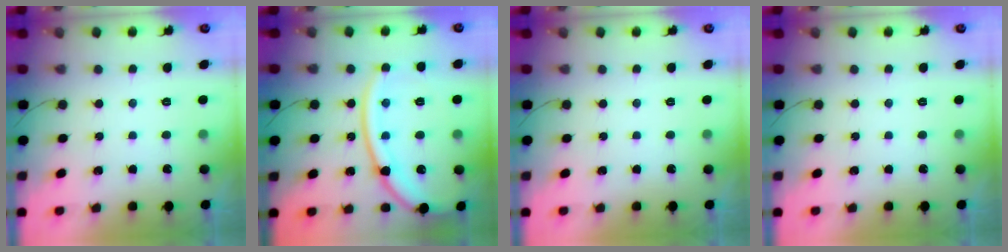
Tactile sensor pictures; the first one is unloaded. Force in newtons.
{"total": 17.1, "press": 17.1, "slide": 1.3}
{"total": 0.0}
{"total": 0.0}